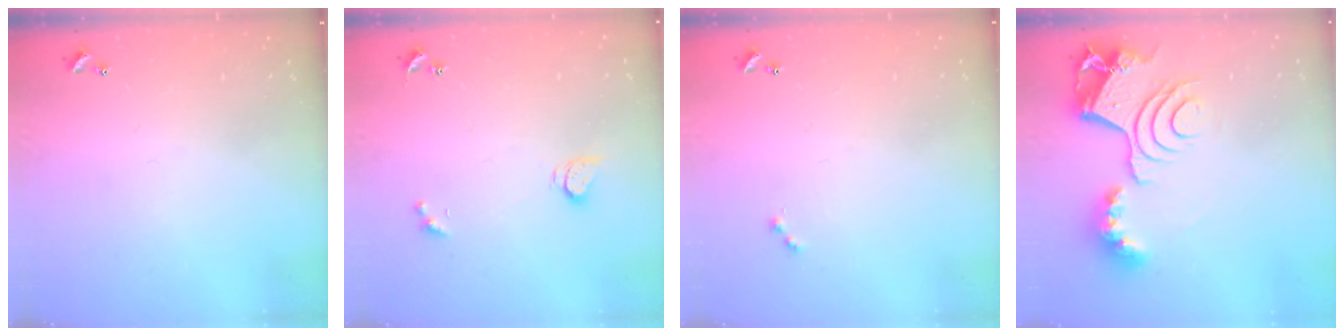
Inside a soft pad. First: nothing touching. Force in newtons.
{"total": 2.5, "press": 2.5, "slide": 0.5}
{"total": 0.0}
{"total": 14.2, "press": 14.0, "slide": 1.9}